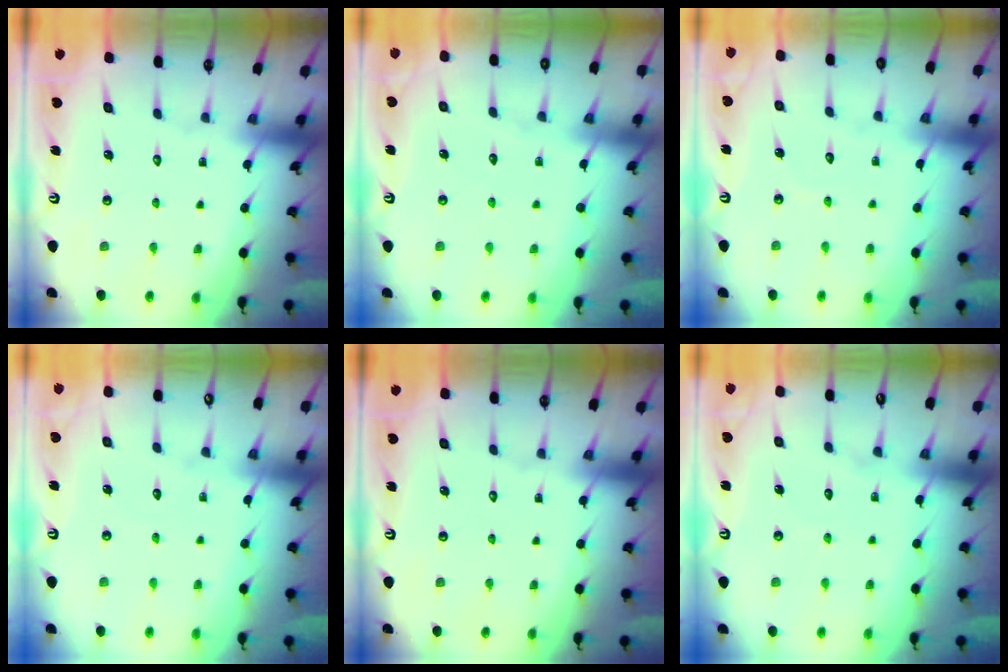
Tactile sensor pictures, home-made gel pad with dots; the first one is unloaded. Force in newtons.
{"total": 2.8, "press": 2.7, "slide": 0.4}
{"total": 2.7, "press": 2.7, "slide": 0.3}
{"total": 2.0, "press": 2.0, "slide": 0.2}
{"total": 0.0}
{"total": 3.9, "press": 3.9, "slide": 0.3}